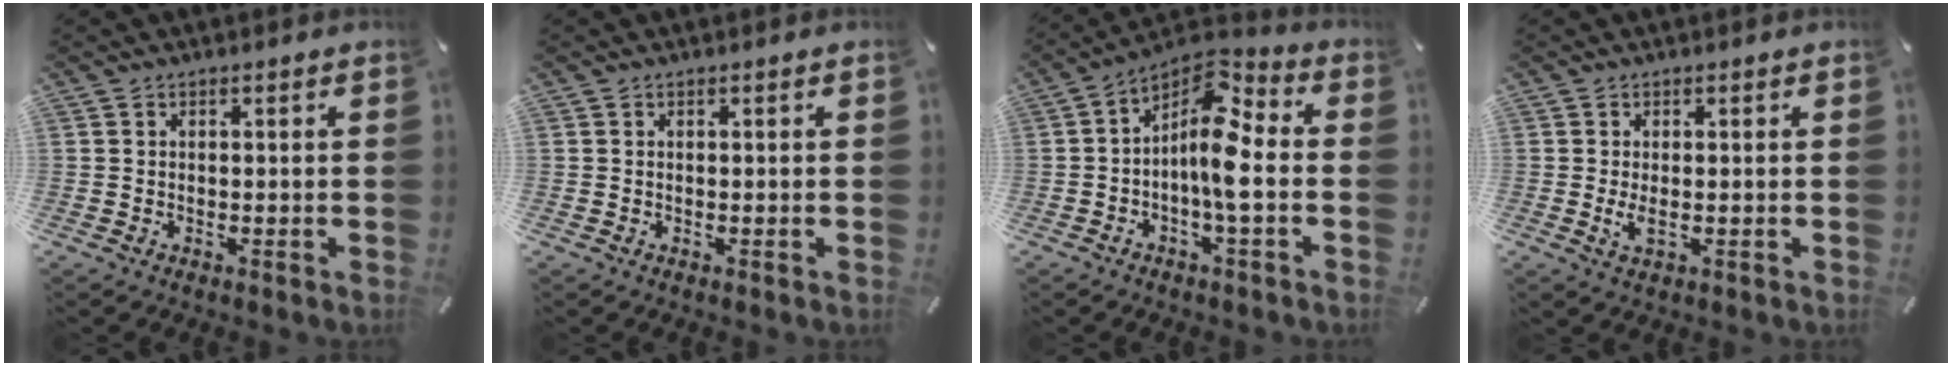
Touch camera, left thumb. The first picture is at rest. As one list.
[{"total": 0.0}, {"total": 11.3, "force": [-0.8, 4.3, 10.4], "torque": [-0.222, -0.022, -0.020]}, {"total": 3.0, "force": [-0.3, 1.4, 2.7], "torque": [-0.062, -0.004, -0.007]}]